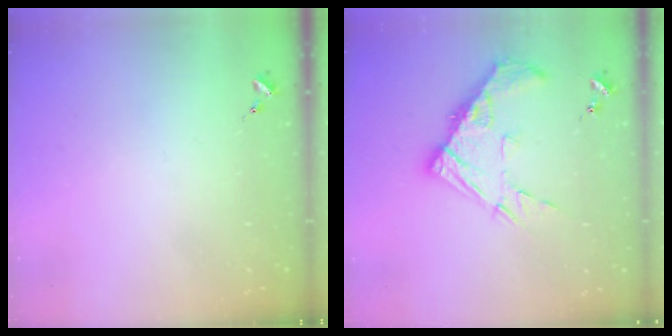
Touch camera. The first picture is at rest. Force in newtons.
{"total": 13.3, "press": 13.2, "slide": 1.2}